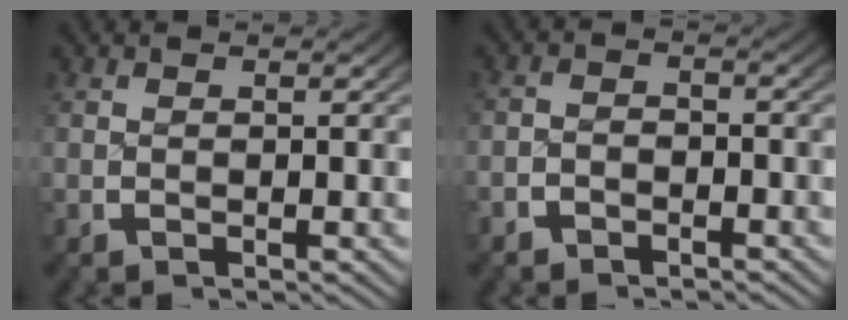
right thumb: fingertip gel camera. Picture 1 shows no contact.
{"total": 1.8, "force": [-1.6, 0.8, 0.2], "torque": [0.004, -0.001, -0.034]}